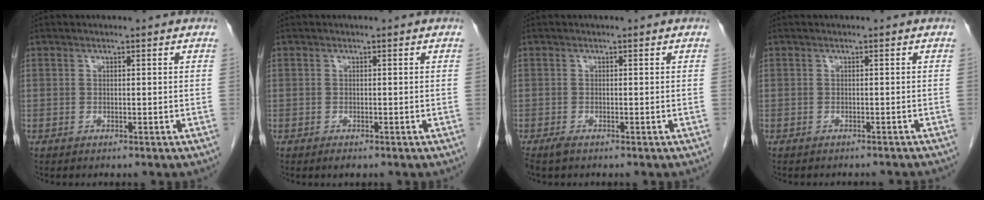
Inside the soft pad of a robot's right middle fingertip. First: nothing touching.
{"total": 1.0, "force": [-0.7, 0.3, 0.6], "torque": [-0.012, -0.001, -0.007]}
{"total": 1.5, "force": [-1.1, 0.4, 0.9], "torque": [-0.020, -0.005, -0.019]}
{"total": 5.0, "force": [-4.7, 1.0, 1.4], "torque": [-0.018, -0.009, -0.050]}